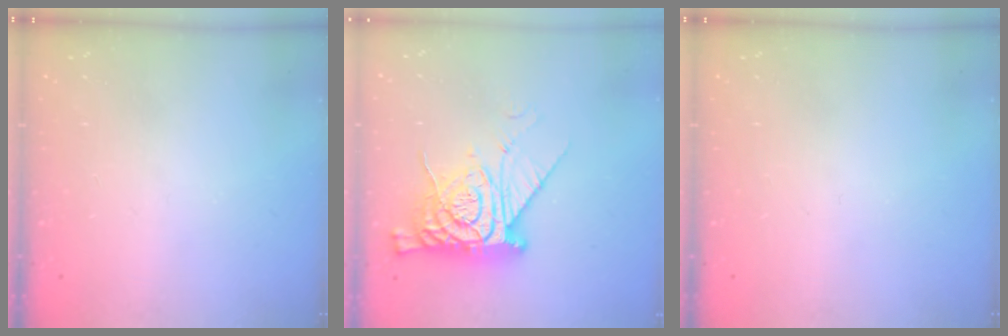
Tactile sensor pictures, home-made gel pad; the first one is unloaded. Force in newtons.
{"total": 13.0, "press": 12.9, "slide": 1.0}
{"total": 0.0}